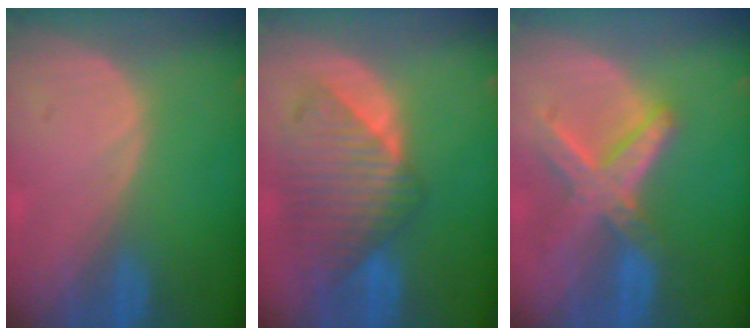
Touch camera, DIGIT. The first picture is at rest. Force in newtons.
{"total": 9.6, "press": 8.5, "slide": 4.5}
{"total": 8.2, "press": 7.1, "slide": 4.3}